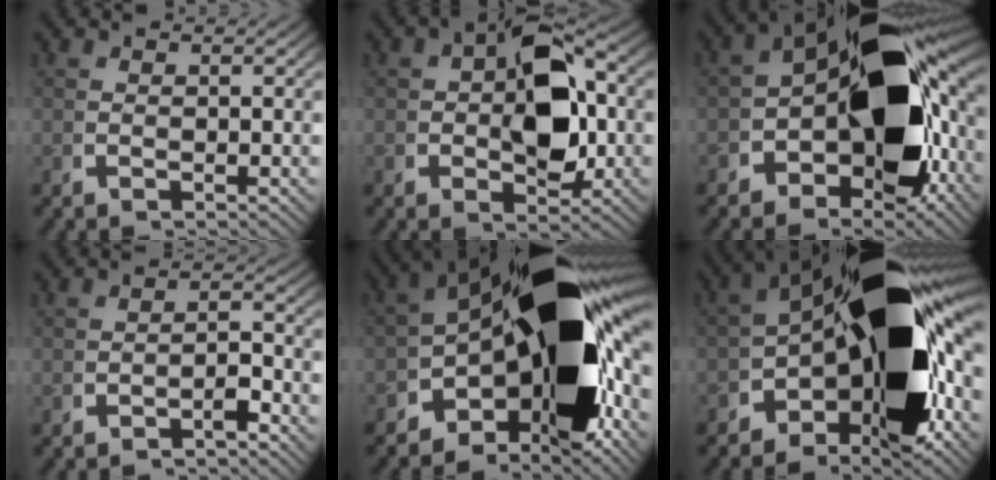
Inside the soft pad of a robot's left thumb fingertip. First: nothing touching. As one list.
[{"total": 9.3, "force": [0.1, 5.9, 7.2], "torque": [-0.113, -0.020, 0.010]}, {"total": 19.4, "force": [-1.2, 11.6, 15.5], "torque": [-0.219, -0.027, -0.018]}, {"total": 1.8, "force": [-1.5, 0.3, 1.0], "torque": [-0.006, -0.004, -0.024]}, {"total": 26.1, "force": [-1.6, 13.9, 22.0], "torque": [-0.313, -0.036, -0.014]}, {"total": 23.2, "force": [-1.5, 12.4, 19.6], "torque": [-0.265, -0.017, -0.024]}]